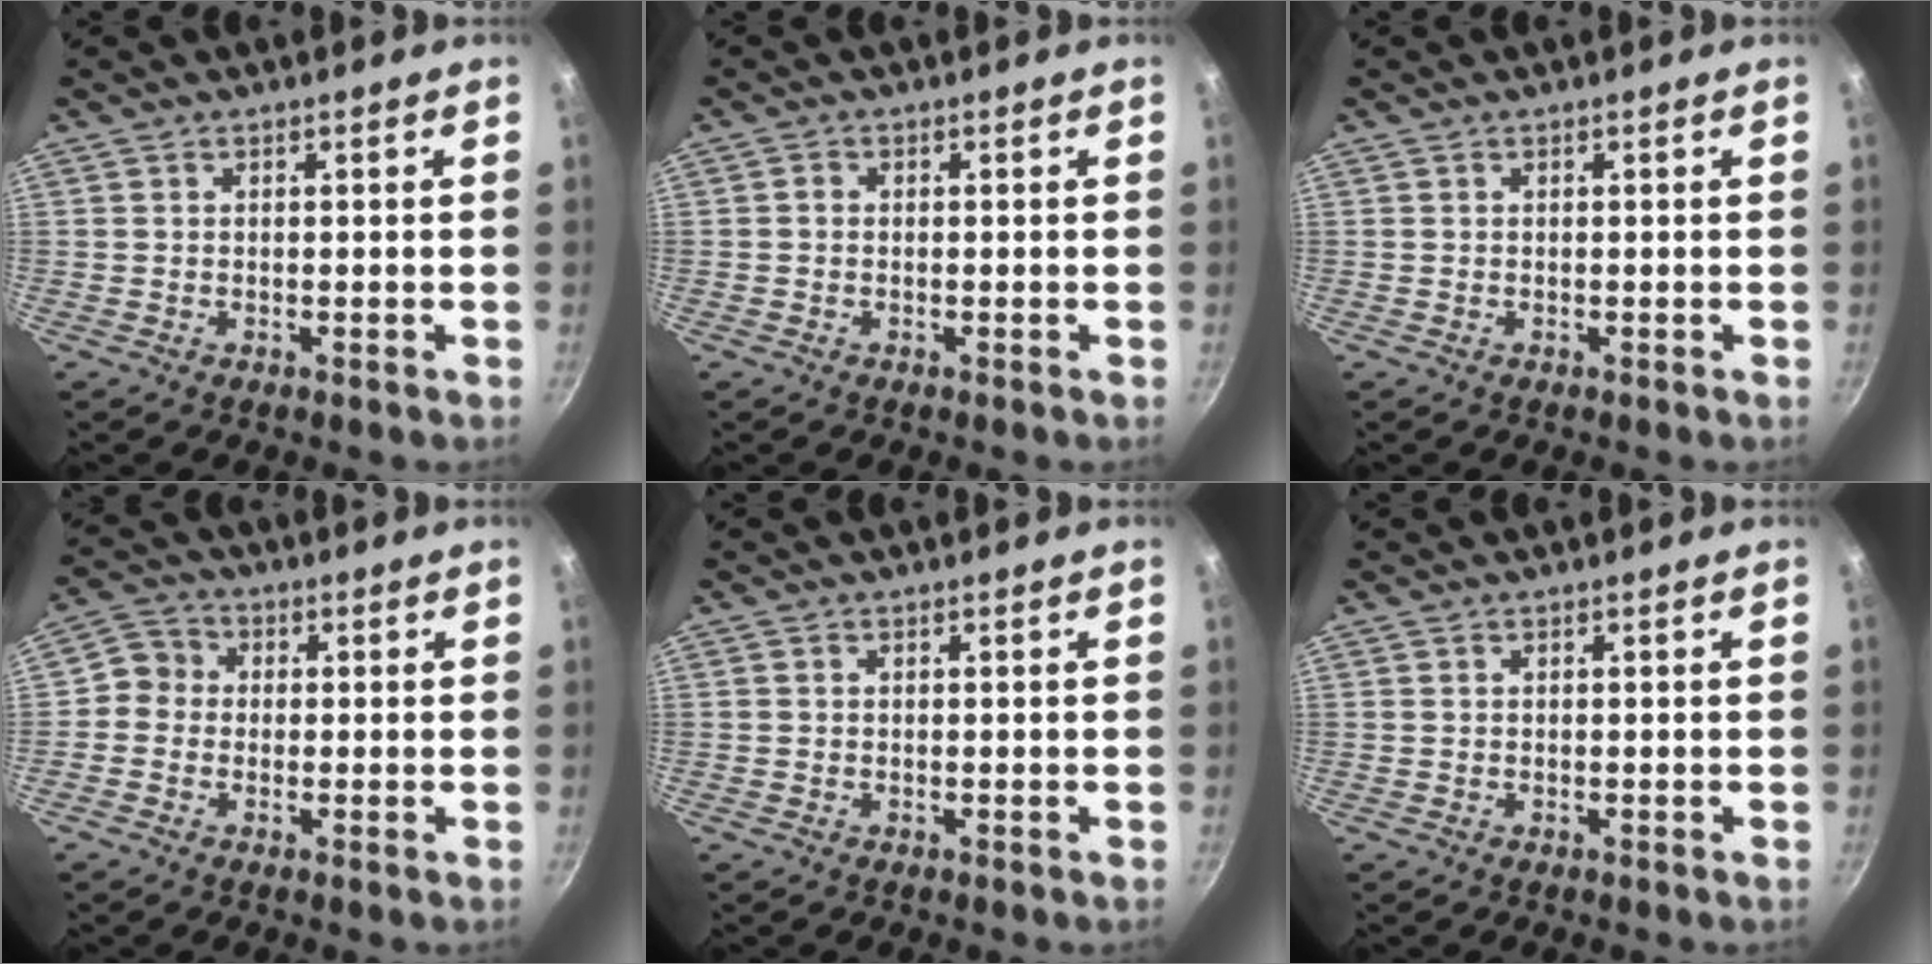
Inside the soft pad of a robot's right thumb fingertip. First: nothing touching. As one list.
[{"total": 0.7, "force": [-0.2, 0.6, 0.3], "torque": [-0.004, 0.003, -0.006]}, {"total": 0.0}, {"total": 4.6, "force": [-0.3, 4.3, 1.6], "torque": [-0.004, 0.012, -0.027]}, {"total": 0.0}, {"total": 0.0}]